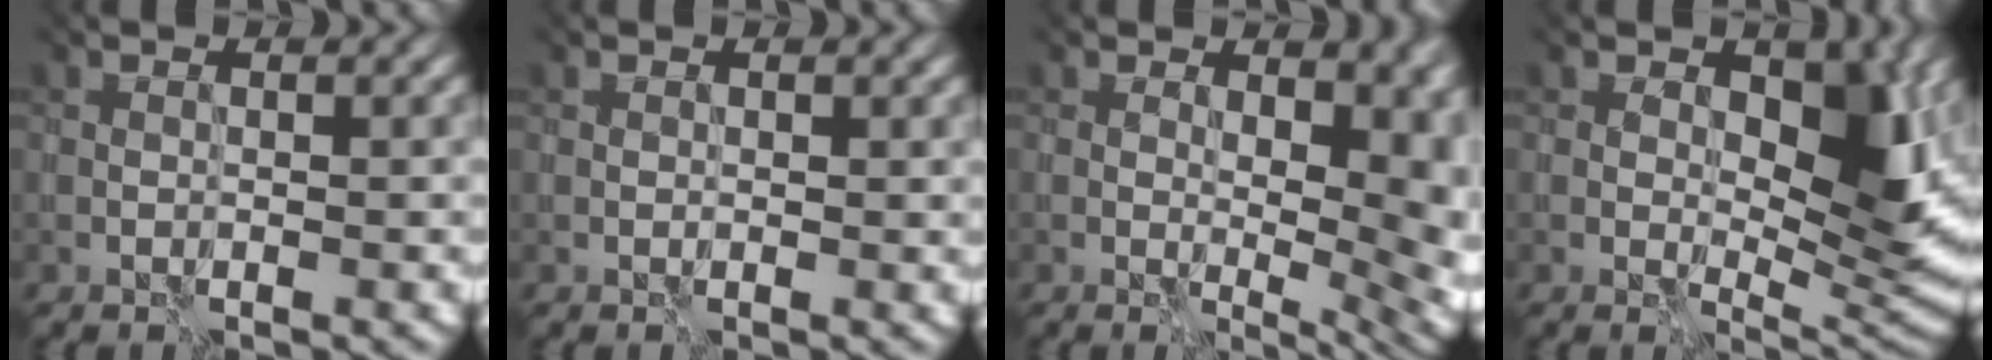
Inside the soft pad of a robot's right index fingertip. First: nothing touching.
{"total": 0.0}
{"total": 9.7, "force": [2.0, 5.3, 7.8], "torque": [-0.056, 0.012, 0.029]}
{"total": 8.0, "force": [1.8, 4.5, 6.3], "torque": [-0.084, -0.004, 0.032]}